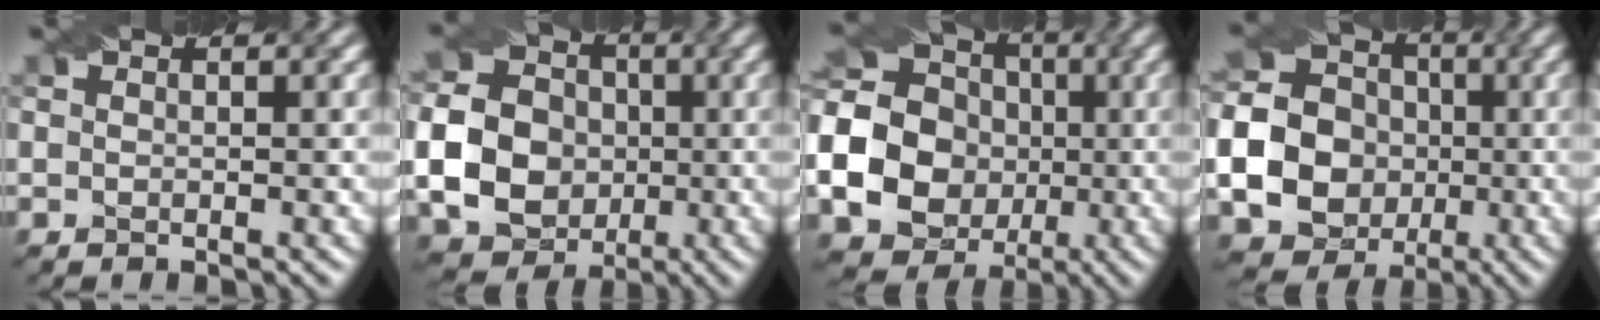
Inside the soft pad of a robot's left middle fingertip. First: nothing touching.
{"total": 13.2, "force": [-1.0, 12.2, 5.0], "torque": [-0.135, -0.002, -0.040]}
{"total": 24.4, "force": [-3.4, 23.2, 6.7], "torque": [-0.167, -0.010, -0.112]}
{"total": 23.5, "force": [-3.2, 22.6, 5.9], "torque": [-0.167, -0.019, -0.097]}